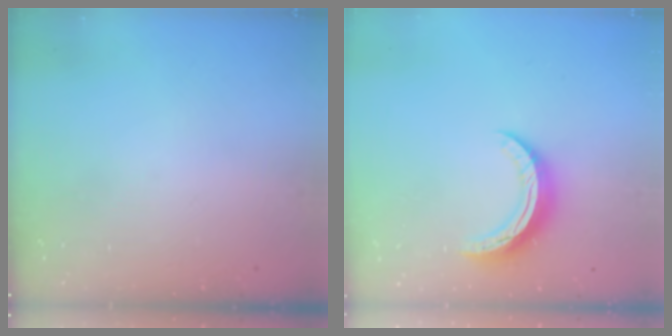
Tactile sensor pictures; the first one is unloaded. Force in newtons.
{"total": 9.3, "press": 9.3, "slide": 0.3}